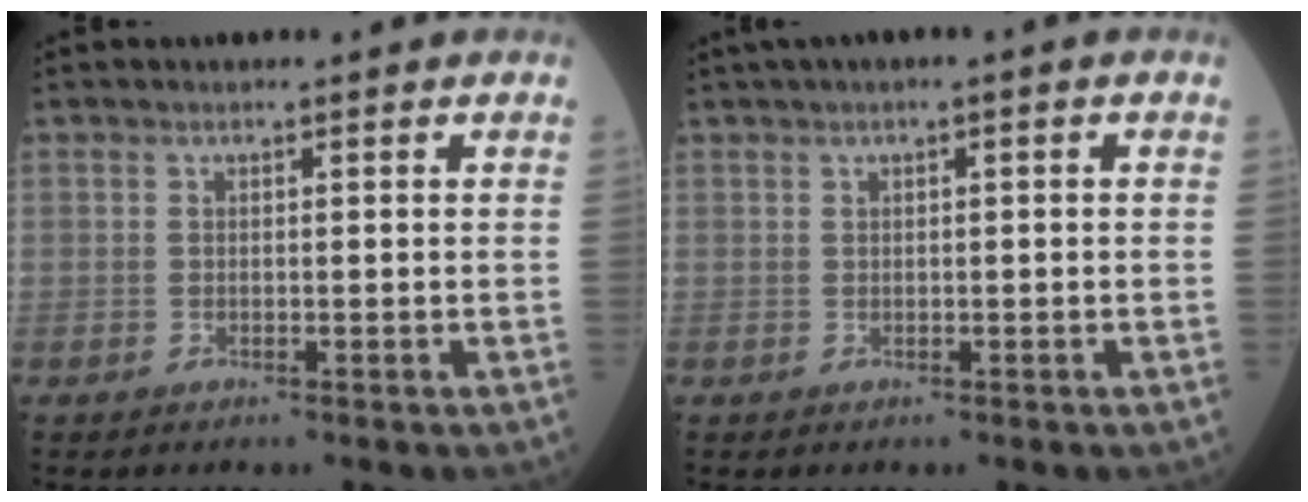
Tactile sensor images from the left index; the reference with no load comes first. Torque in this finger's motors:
{"motor_torque": [0.47, -0.93, 0.57, 0.12]}